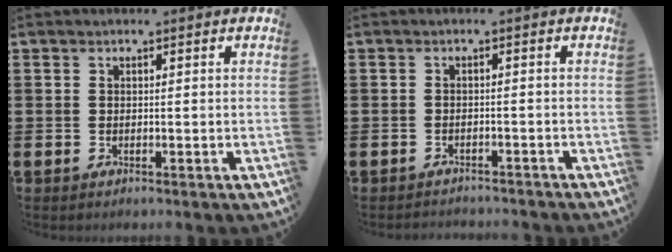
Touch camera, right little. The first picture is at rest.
{"total": 1.1, "force": [-1.1, 0.0, -0.1], "torque": [-0.001, 0.003, -0.025]}